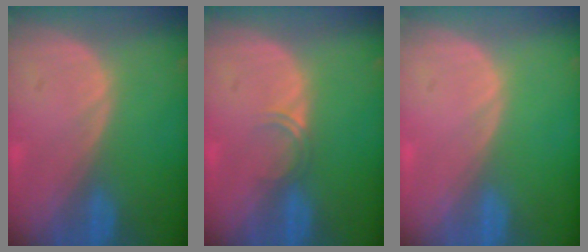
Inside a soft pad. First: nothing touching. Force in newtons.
{"total": 1.7, "press": 1.4, "slide": 1.0}
{"total": 0.0}